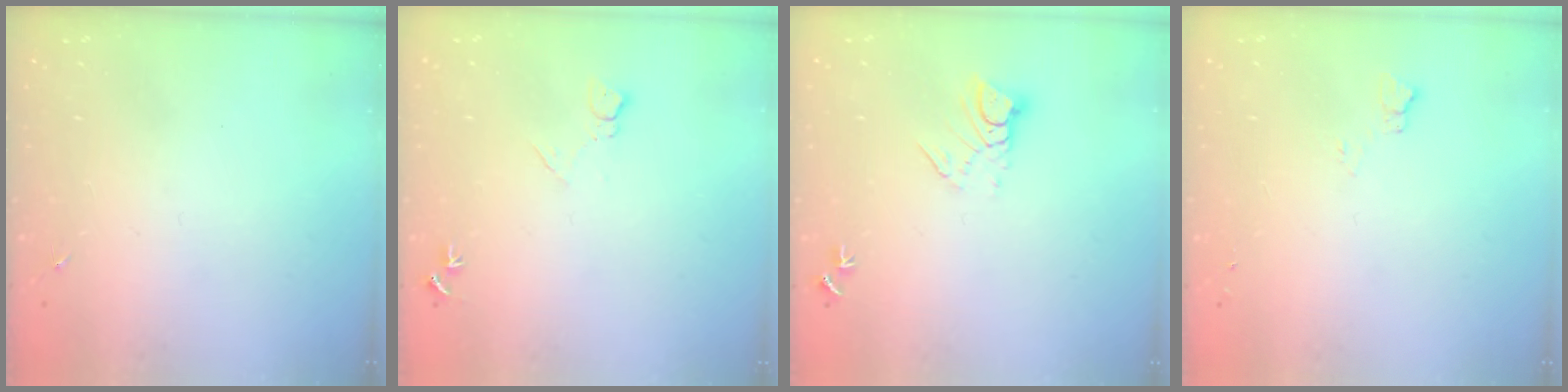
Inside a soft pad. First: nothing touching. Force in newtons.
{"total": 7.4, "press": 7.3, "slide": 0.9}
{"total": 5.9, "press": 5.9, "slide": 0.5}
{"total": 4.6, "press": 4.5, "slide": 0.6}